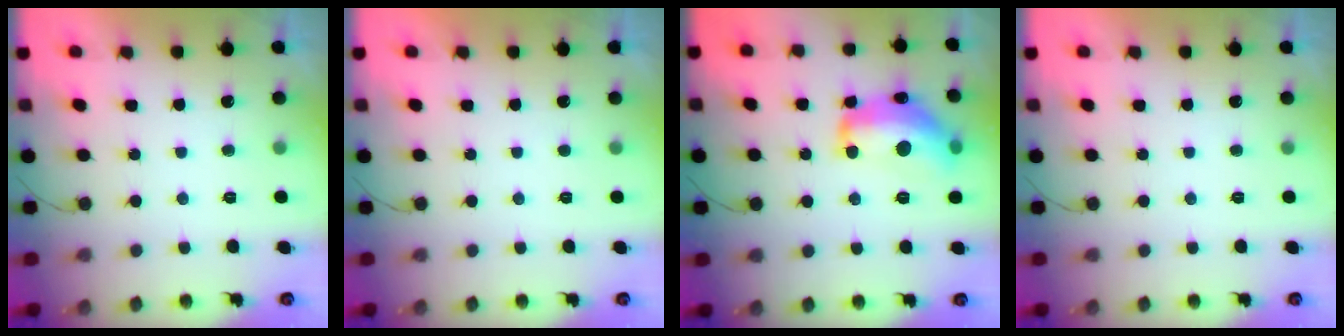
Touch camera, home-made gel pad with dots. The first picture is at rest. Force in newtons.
{"total": 0.0}
{"total": 17.4, "press": 17.3, "slide": 1.1}
{"total": 0.0}